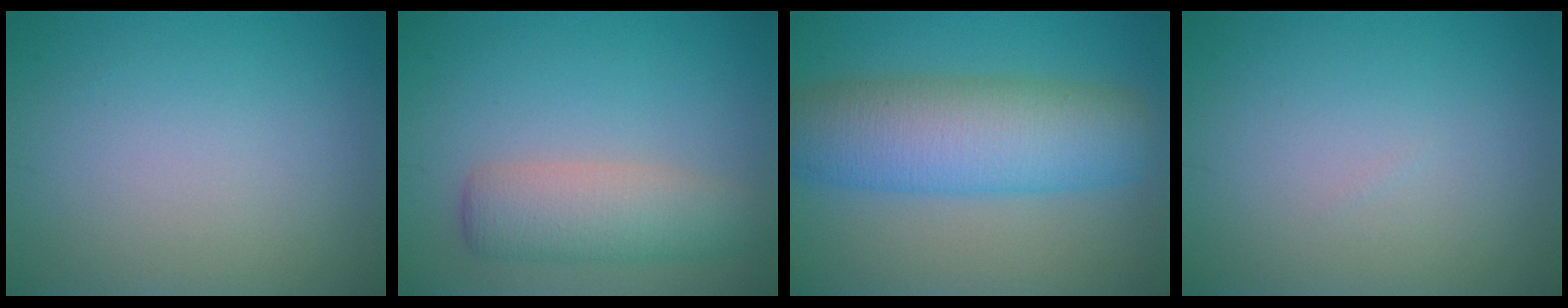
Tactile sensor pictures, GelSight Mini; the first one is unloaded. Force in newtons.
{"total": 4.4, "press": 4.4, "slide": 0.4}
{"total": 8.9, "press": 8.9, "slide": 0.1}
{"total": 0.0}